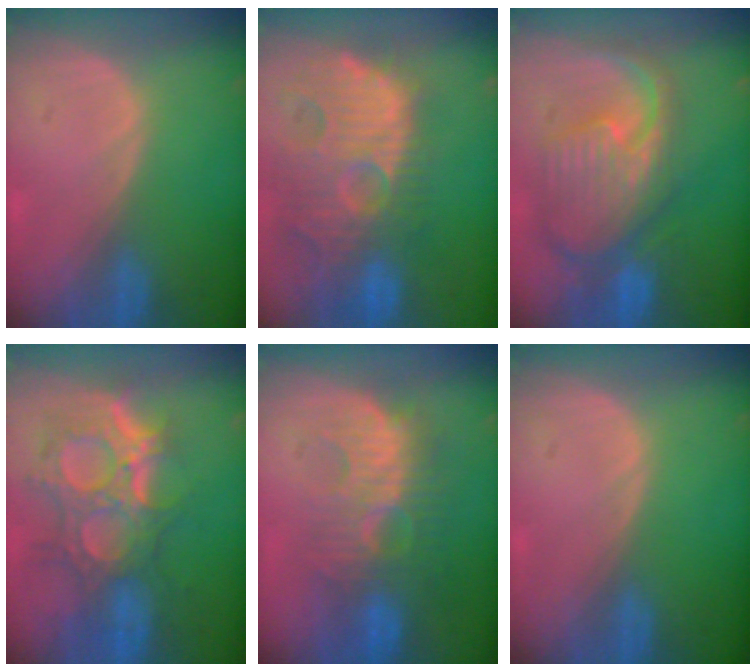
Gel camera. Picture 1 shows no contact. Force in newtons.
{"total": 14.4, "press": 12.5, "slide": 7.1}
{"total": 11.8, "press": 10.2, "slide": 6.0}
{"total": 11.9, "press": 10.7, "slide": 5.3}
{"total": 9.4, "press": 9.2, "slide": 2.0}
{"total": 0.0}